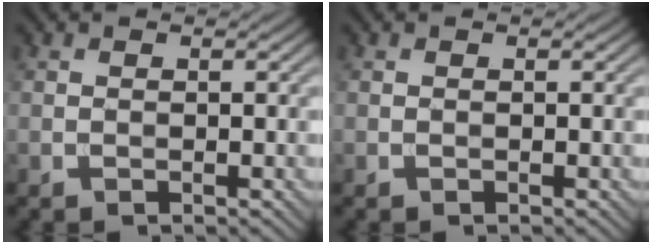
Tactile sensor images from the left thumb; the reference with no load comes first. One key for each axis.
{"total": 0.0}